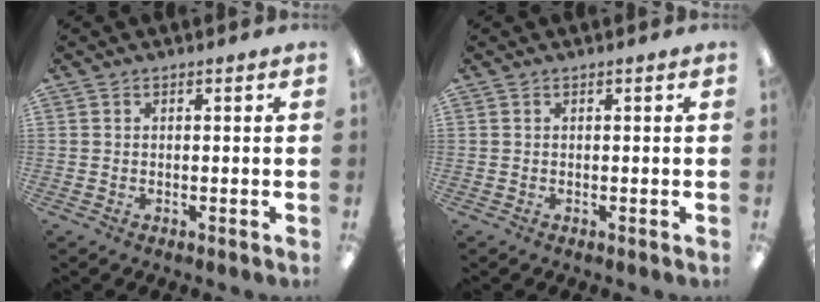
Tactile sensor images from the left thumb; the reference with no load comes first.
{"total": 0.0}